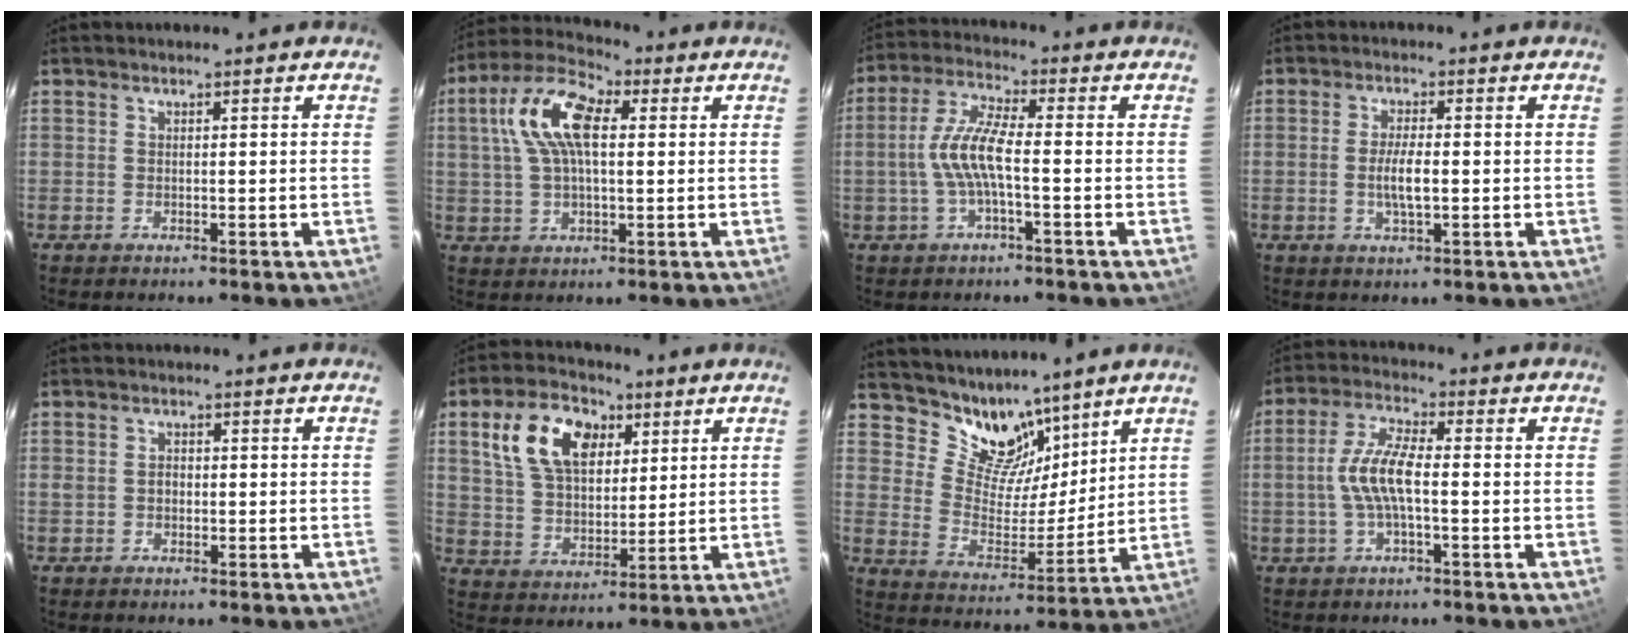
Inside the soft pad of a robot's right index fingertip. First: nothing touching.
{"total": 12.6, "force": [2.8, 6.0, 10.7], "torque": [-0.214, 0.030, 0.044]}
{"total": 7.9, "force": [-1.5, 1.4, 7.6], "torque": [-0.166, 0.009, -0.028]}
{"total": 4.4, "force": [-0.6, 0.9, 4.2], "torque": [-0.079, -0.004, -0.010]}
{"total": 5.4, "force": [0.3, 5.2, 1.3], "torque": [-0.032, 0.015, 0.009]}
{"total": 14.1, "force": [5.8, 8.7, 9.5], "torque": [-0.189, 0.035, 0.111]}
{"total": 11.3, "force": [9.1, 5.9, 3.4], "torque": [-0.063, -0.002, 0.168]}
{"total": 8.0, "force": [-1.1, 2.3, 7.6], "torque": [-0.159, 0.009, -0.022]}